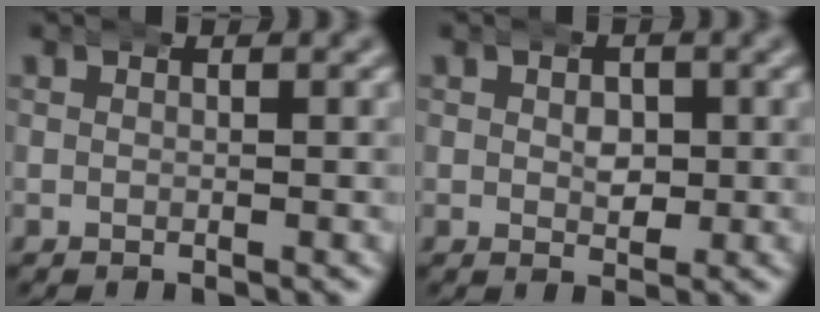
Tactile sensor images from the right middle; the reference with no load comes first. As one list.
[{"total": 1.7, "force": [0.2, 1.4, 1.0], "torque": [-0.017, -0.012, 0.007]}]